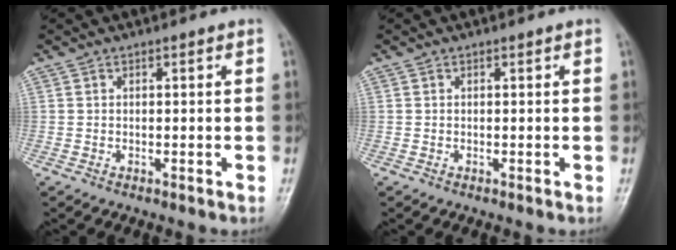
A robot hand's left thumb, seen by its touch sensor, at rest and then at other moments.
{"total": 0.0}